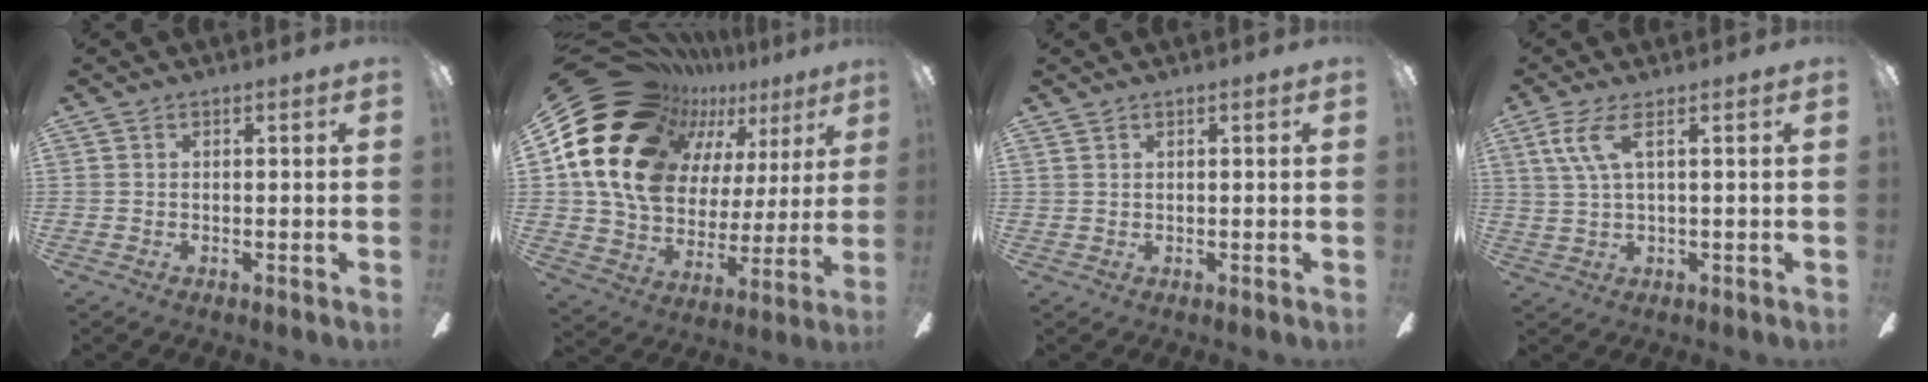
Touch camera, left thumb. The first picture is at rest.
{"total": 23.7, "force": [12.3, 15.9, 12.7], "torque": [-0.246, -0.093, 0.246]}
{"total": 0.9, "force": [0.8, 0.3, 0.1], "torque": [-0.004, 0.001, 0.015]}
{"total": 6.8, "force": [2.8, 1.9, 5.9], "torque": [-0.119, 0.001, 0.051]}